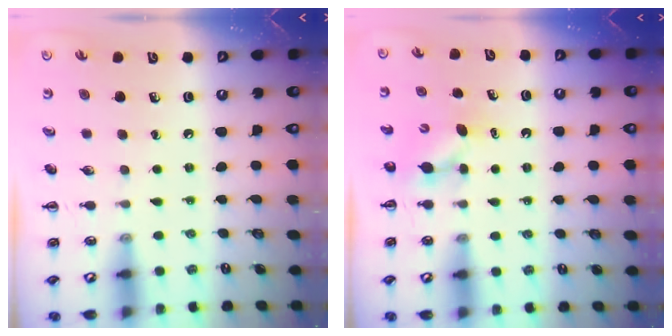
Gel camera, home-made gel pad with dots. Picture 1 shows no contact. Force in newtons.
{"total": 3.9, "press": 3.8, "slide": 1.0}